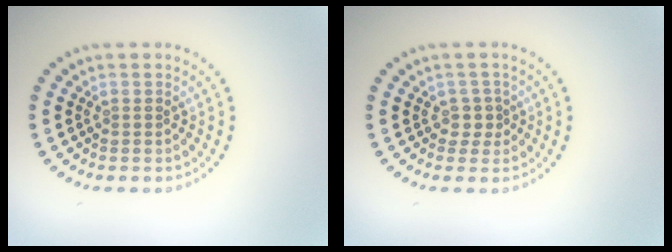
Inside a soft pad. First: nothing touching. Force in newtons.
{"total": 1.4, "press": 1.0, "slide": 1.0}